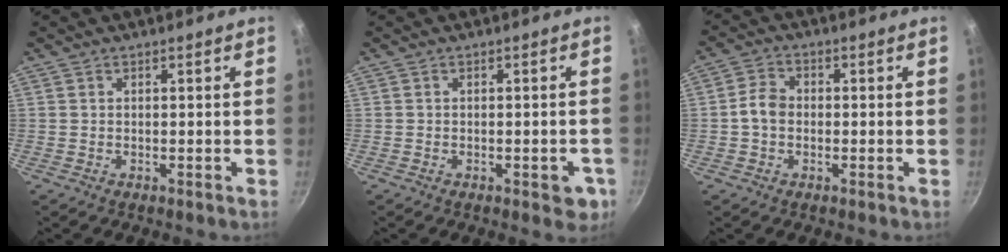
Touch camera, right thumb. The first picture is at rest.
{"total": 4.3, "force": [-1.6, 1.9, 3.5], "torque": [-0.027, 0.005, -0.020]}
{"total": 4.3, "force": [-0.6, 3.3, 2.7], "torque": [-0.041, 0.017, -0.021]}